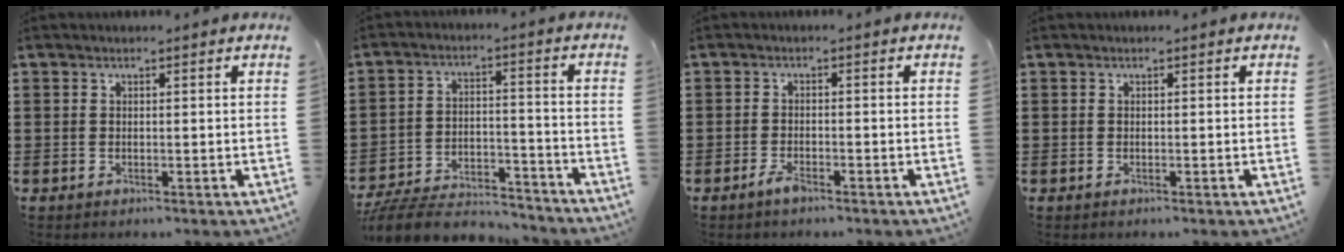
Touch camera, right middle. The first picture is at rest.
{"total": 7.4, "force": [-7.0, 1.4, 1.9], "torque": [-0.041, 0.013, -0.139]}
{"total": 2.0, "force": [-1.5, 0.6, 1.2], "torque": [-0.029, -0.002, -0.030]}
{"total": 0.0}